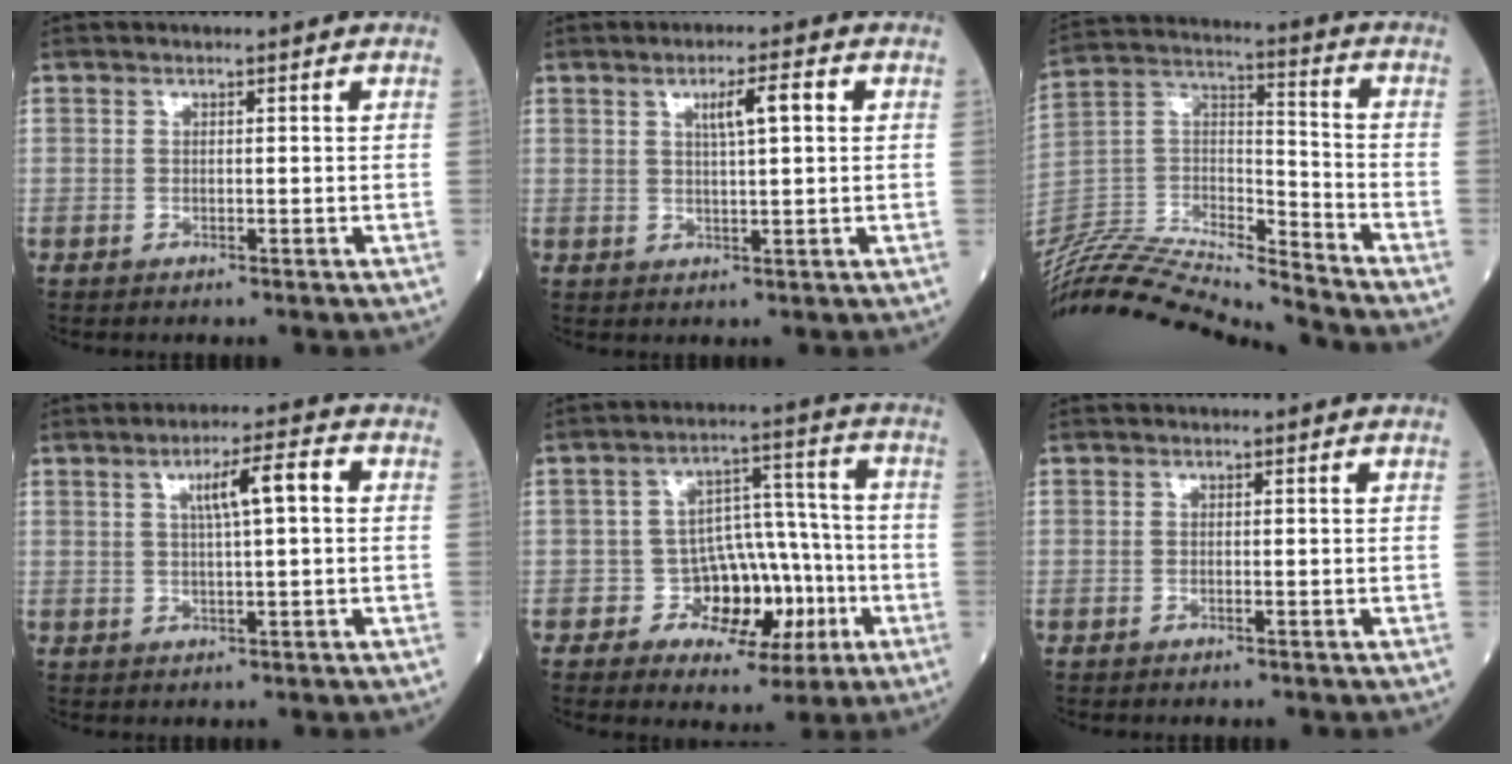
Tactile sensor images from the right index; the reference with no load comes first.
{"total": 4.5, "force": [1.5, 0.4, 4.2], "torque": [-0.072, 0.007, 0.026]}
{"total": 22.2, "force": [-21.3, -0.2, 6.3], "torque": [-0.140, 0.012, -0.372]}
{"total": 5.9, "force": [1.4, 0.5, 5.7], "torque": [-0.097, 0.012, 0.024]}
{"total": 9.7, "force": [-2.9, 6.8, 6.4], "torque": [-0.073, 0.030, -0.036]}
{"total": 0.0}